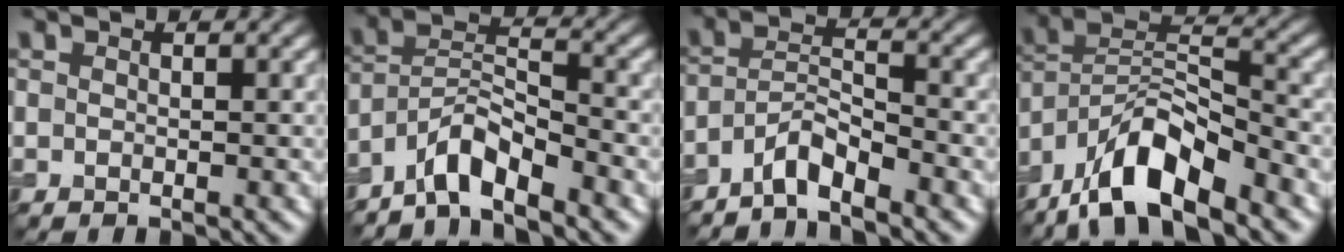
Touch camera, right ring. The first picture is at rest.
{"total": 4.9, "force": [-4.0, 1.0, 2.6], "torque": [-0.043, 0.005, -0.082]}
{"total": 3.5, "force": [-3.0, 0.6, 1.8], "torque": [-0.032, 0.008, -0.065]}
{"total": 9.6, "force": [-6.9, 2.9, 6.0], "torque": [-0.096, 0.011, -0.137]}